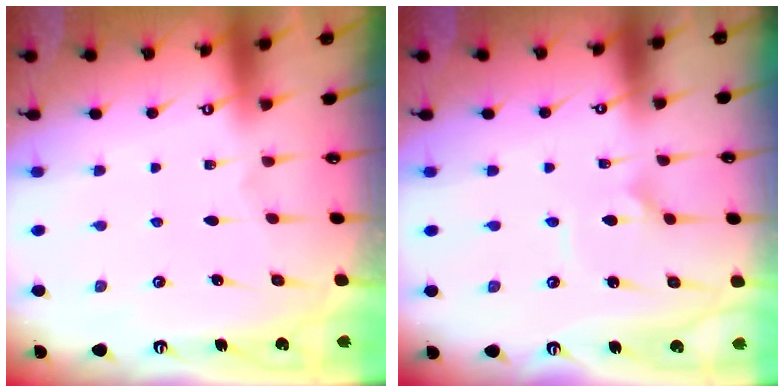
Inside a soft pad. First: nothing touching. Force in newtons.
{"total": 2.4, "press": 2.4, "slide": 0.1}